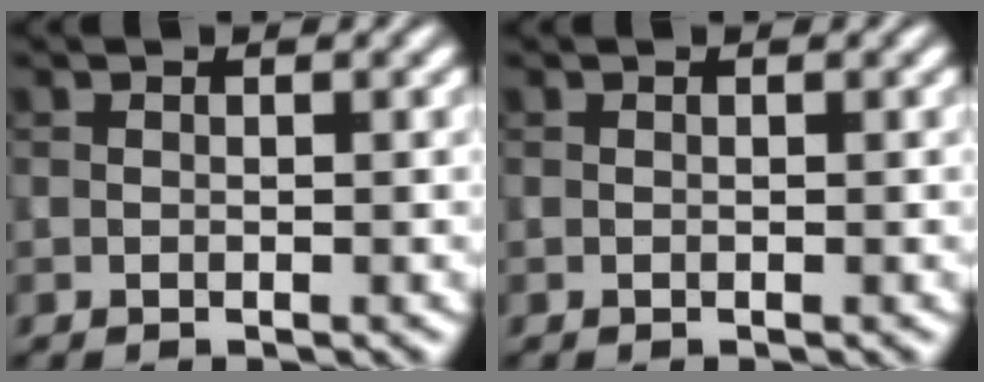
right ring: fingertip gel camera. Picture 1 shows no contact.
{"total": 0.0}